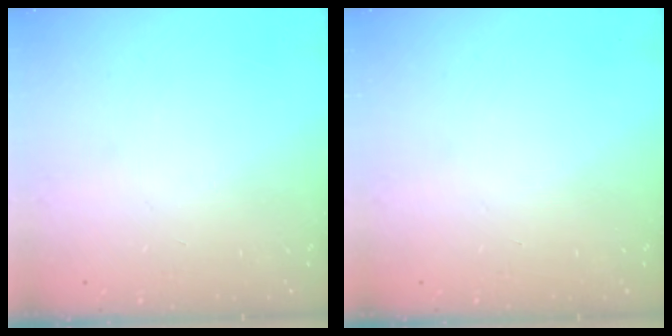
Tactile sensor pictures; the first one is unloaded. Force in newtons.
{"total": 0.0}